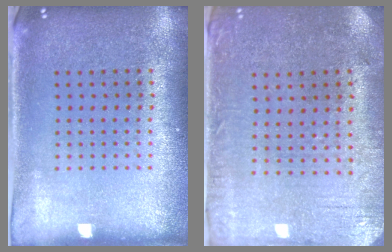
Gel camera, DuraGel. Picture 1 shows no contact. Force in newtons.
{"total": 0.6, "press": 0.3, "slide": 0.5}